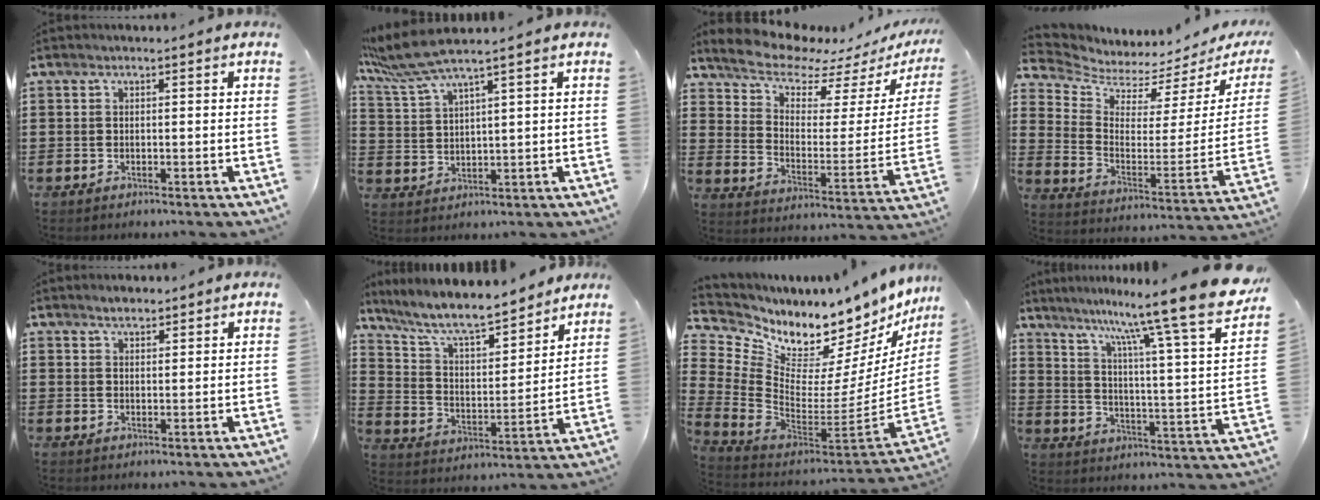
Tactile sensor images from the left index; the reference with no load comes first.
{"total": 6.2, "force": [4.8, 0.5, 3.8], "torque": [-0.100, -0.013, 0.083]}
{"total": 8.0, "force": [7.6, 2.0, 1.6], "torque": [-0.058, -0.064, 0.131]}
{"total": 3.6, "force": [3.4, 0.7, 0.6], "torque": [-0.040, -0.047, 0.053]}
{"total": 2.1, "force": [1.9, 0.7, 0.6], "torque": [-0.014, 0.005, 0.036]}
{"total": 8.9, "force": [7.8, 1.3, 4.1], "torque": [-0.111, -0.047, 0.132]}
{"total": 6.2, "force": [5.9, 1.7, 0.1], "torque": [-0.047, -0.087, 0.098]}
{"total": 13.1, "force": [10.9, -1.1, 7.2], "torque": [-0.143, -0.090, 0.169]}